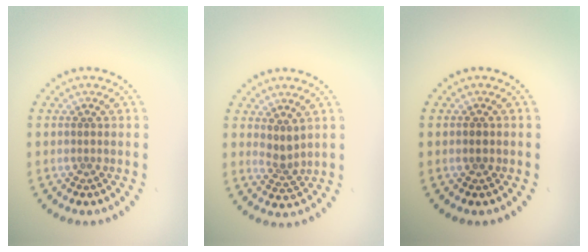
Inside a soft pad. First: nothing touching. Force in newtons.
{"total": 1.7, "press": 1.3, "slide": 1.1}
{"total": 0.9, "press": 0.8, "slide": 0.3}